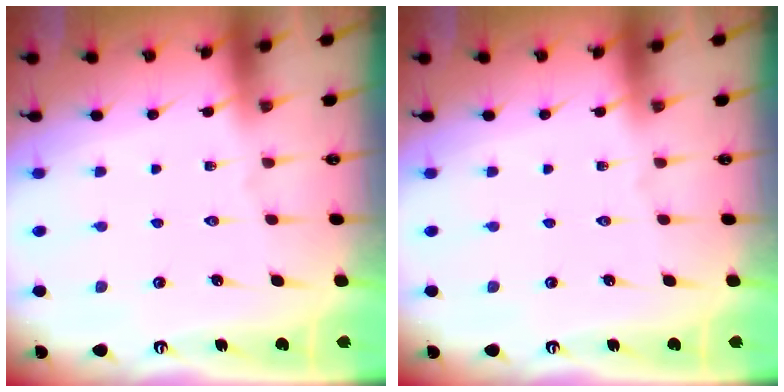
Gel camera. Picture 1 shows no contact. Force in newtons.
{"total": 0.0}